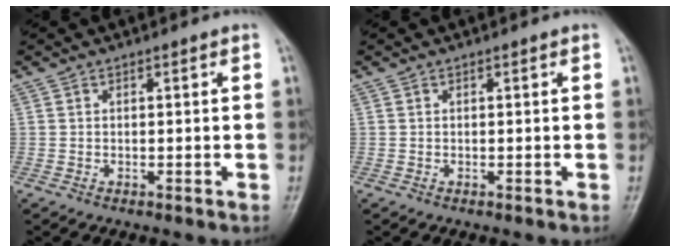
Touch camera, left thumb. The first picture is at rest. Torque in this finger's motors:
{"motor_torque": [3.16, 1.51, -0.07, -0.09, -0.03]}